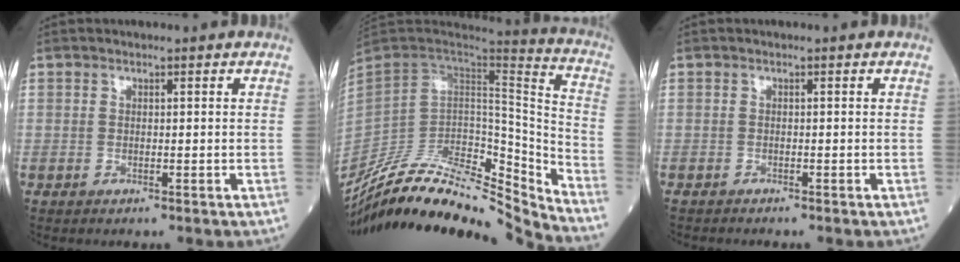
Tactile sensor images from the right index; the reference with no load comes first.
{"total": 27.5, "force": [-25.1, 3.4, 10.6], "torque": [-0.180, -0.006, -0.404]}
{"total": 1.3, "force": [-1.3, 0.1, 0.1], "torque": [-0.006, -0.004, -0.023]}